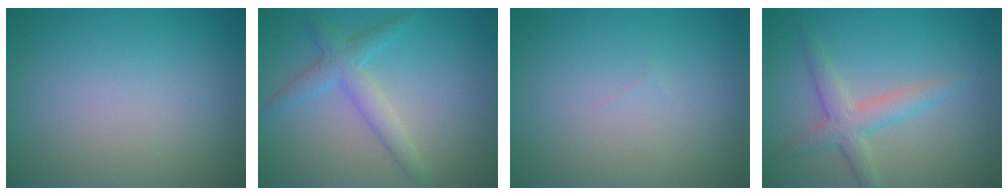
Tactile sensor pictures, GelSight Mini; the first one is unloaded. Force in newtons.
{"total": 2.9, "press": 2.9, "slide": 0.1}
{"total": 0.0}
{"total": 2.9, "press": 2.9, "slide": 0.1}